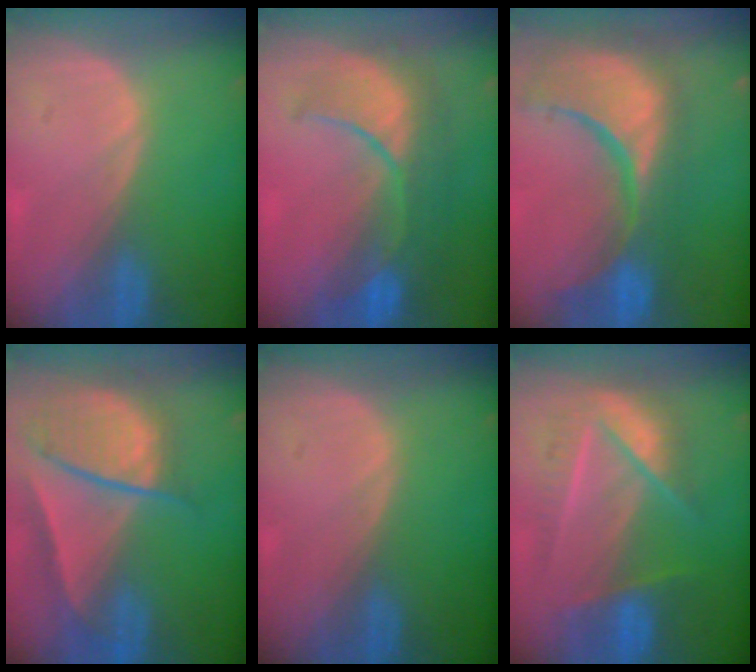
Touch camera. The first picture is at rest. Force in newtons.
{"total": 10.1, "press": 8.9, "slide": 4.7}
{"total": 15.3, "press": 12.2, "slide": 9.3}
{"total": 9.3, "press": 8.0, "slide": 4.8}
{"total": 0.0}
{"total": 8.2, "press": 7.8, "slide": 2.5}